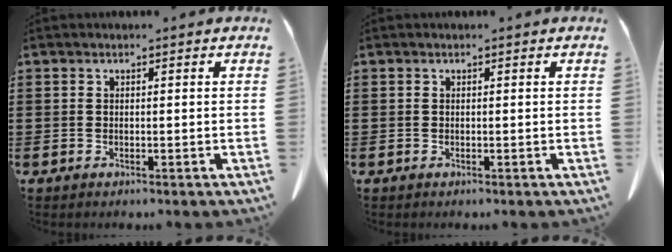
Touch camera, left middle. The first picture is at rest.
{"total": 0.0}